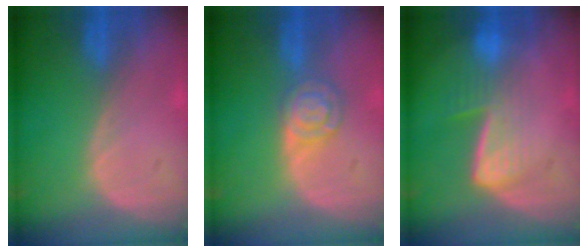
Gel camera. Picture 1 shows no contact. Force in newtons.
{"total": 5.3, "press": 4.7, "slide": 2.4}
{"total": 7.0, "press": 5.9, "slide": 3.8}